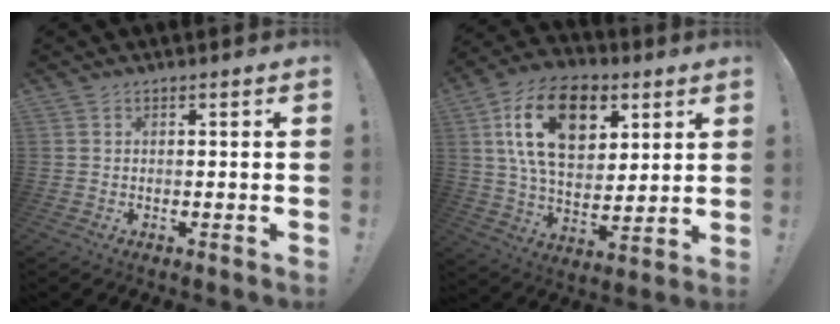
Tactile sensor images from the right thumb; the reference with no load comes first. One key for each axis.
{"total": 22.1, "fx": 8.7, "fy": 13.8, "fz": 14.9, "tx": -0.242, "ty": -0.030, "tz": 0.151}